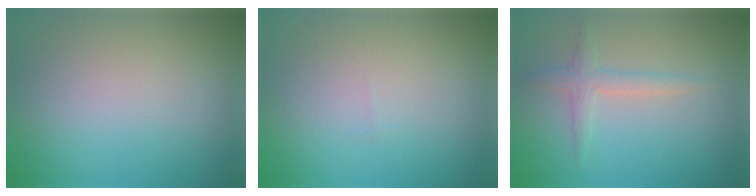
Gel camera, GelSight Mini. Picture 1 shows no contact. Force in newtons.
{"total": 0.0}
{"total": 2.0, "press": 2.0, "slide": 0.1}